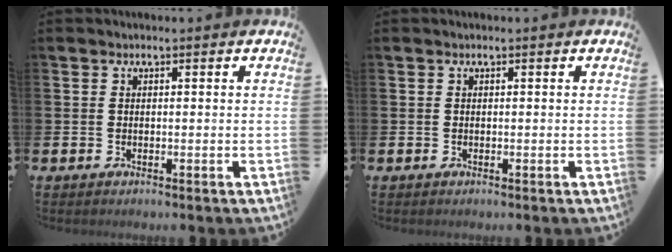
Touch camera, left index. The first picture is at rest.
{"total": 0.0}